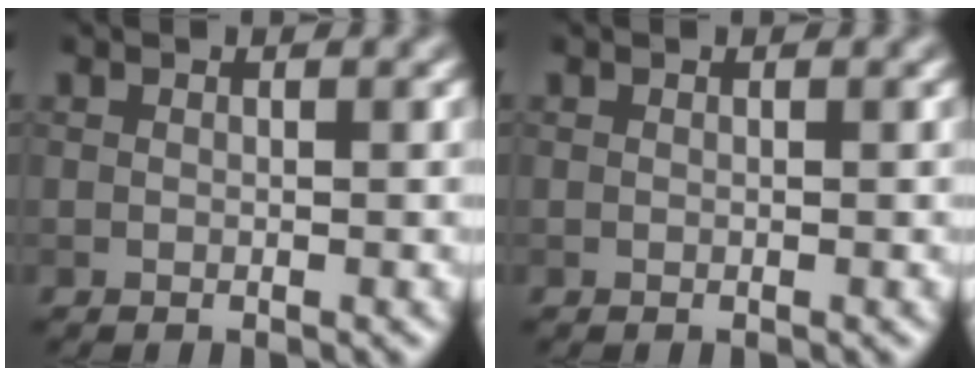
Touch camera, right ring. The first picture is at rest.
{"total": 0.0}